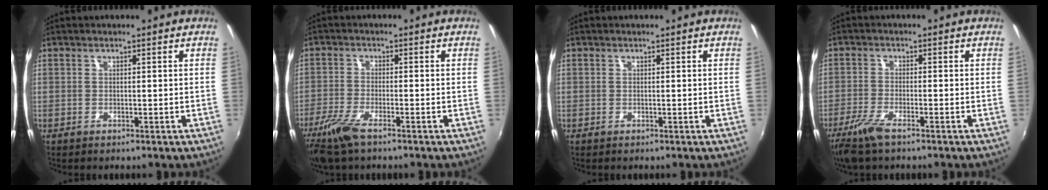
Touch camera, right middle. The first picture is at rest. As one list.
[{"total": 7.1, "force": [-4.9, 1.7, 4.8], "torque": [-0.121, -0.020, -0.100]}, {"total": 0.0}, {"total": 5.9, "force": [-4.2, 1.2, 4.0], "torque": [-0.101, -0.016, -0.085]}]